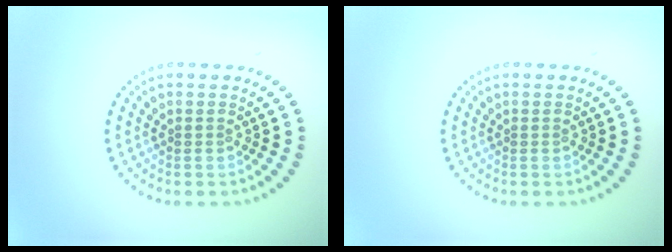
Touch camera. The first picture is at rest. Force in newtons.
{"total": 0.0}